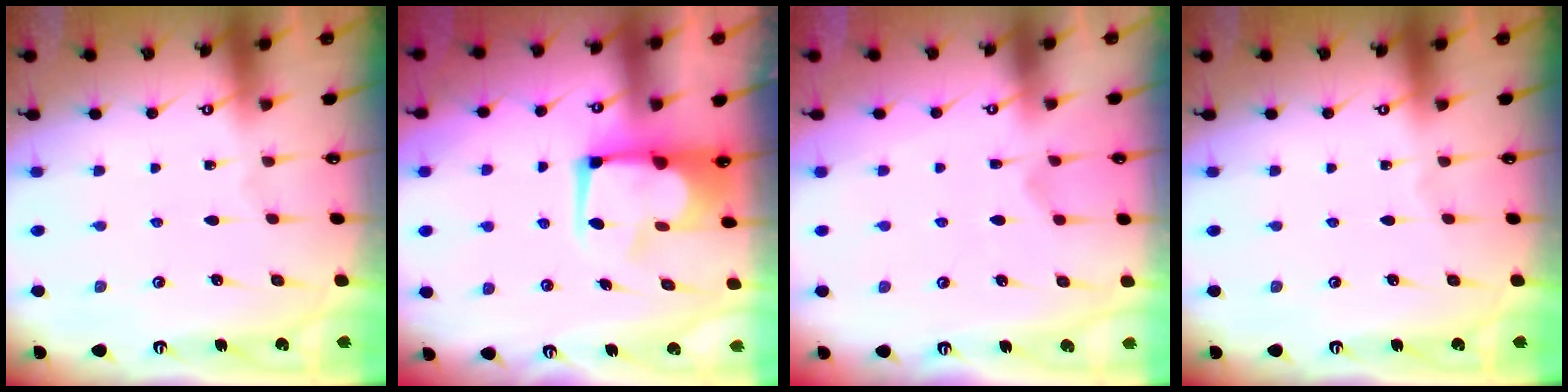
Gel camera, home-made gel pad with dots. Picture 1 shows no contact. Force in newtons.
{"total": 6.3, "press": 6.3, "slide": 0.8}
{"total": 2.9, "press": 2.6, "slide": 1.3}
{"total": 0.0}